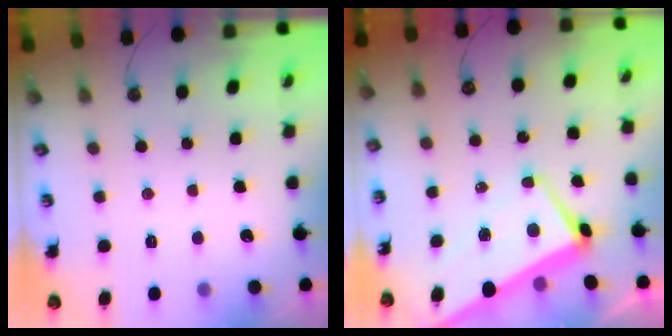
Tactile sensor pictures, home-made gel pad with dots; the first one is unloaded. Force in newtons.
{"total": 1.5, "press": 1.4, "slide": 0.7}